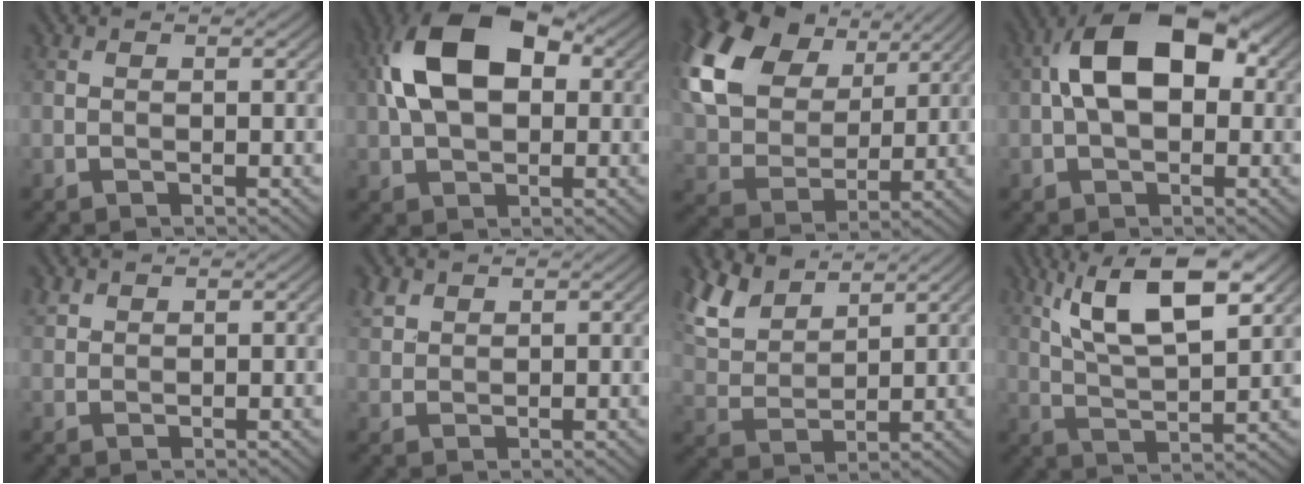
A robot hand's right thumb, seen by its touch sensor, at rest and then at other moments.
{"total": 12.1, "force": [2.4, 7.3, 9.4], "torque": [-0.193, 0.019, 0.033]}
{"total": 21.3, "force": [10.4, 15.0, 11.0], "torque": [-0.317, 0.041, 0.229]}
{"total": 11.5, "force": [1.4, 6.8, 9.2], "torque": [-0.163, 0.024, 0.011]}
{"total": 1.7, "force": [1.3, 1.0, 0.5], "torque": [-0.014, 0.003, 0.030]}
{"total": 2.7, "force": [1.9, 1.6, 0.9], "torque": [-0.026, 0.005, 0.043]}
{"total": 8.1, "force": [6.1, 3.5, 4.0], "torque": [-0.107, 0.012, 0.124]}
{"total": 12.4, "force": [6.3, 3.9, 9.9], "torque": [-0.190, 0.005, 0.109]}